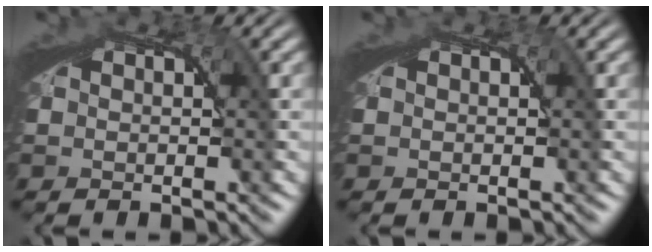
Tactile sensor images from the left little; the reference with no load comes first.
{"total": 0.0}